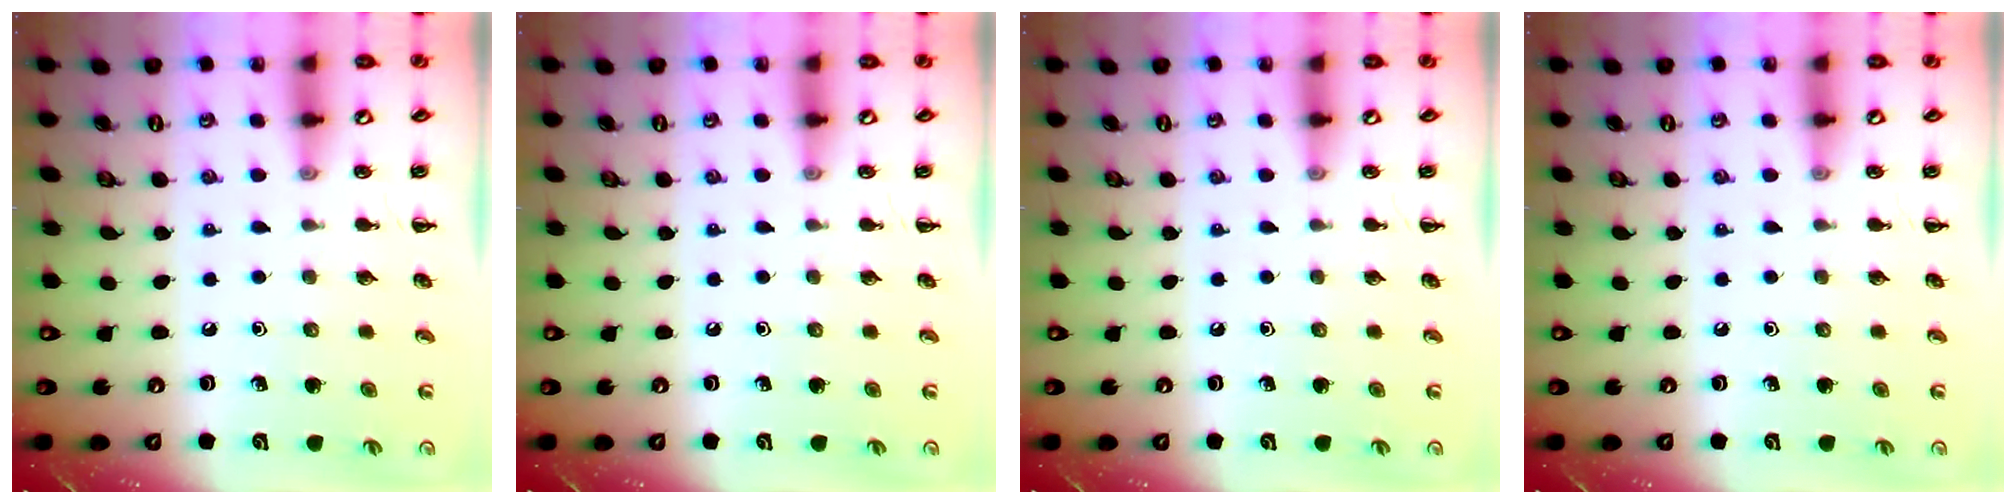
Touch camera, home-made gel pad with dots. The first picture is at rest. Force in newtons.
{"total": 0.0}
{"total": 0.0}
{"total": 0.0}